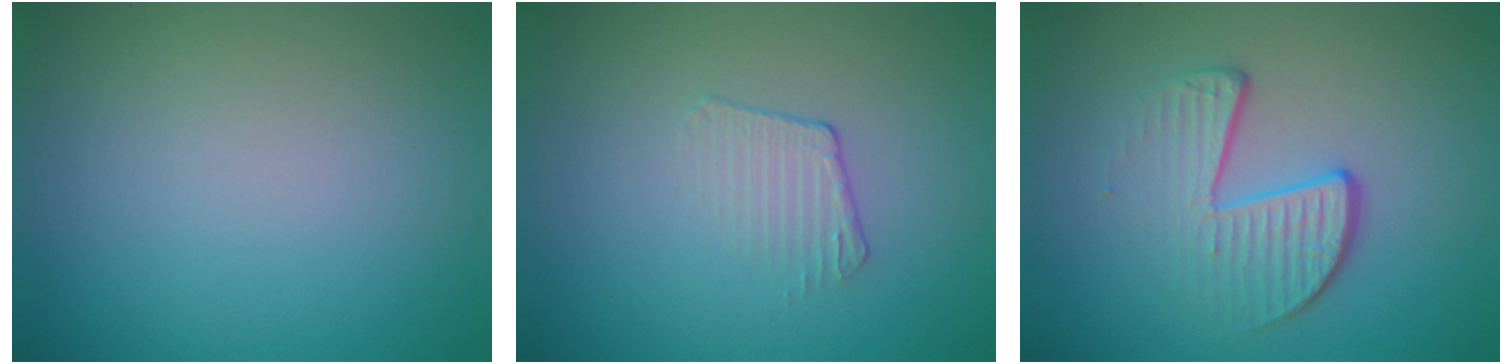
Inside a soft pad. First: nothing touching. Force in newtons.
{"total": 1.5, "press": 0.7, "slide": 1.4}
{"total": 4.1, "press": 2.7, "slide": 3.2}